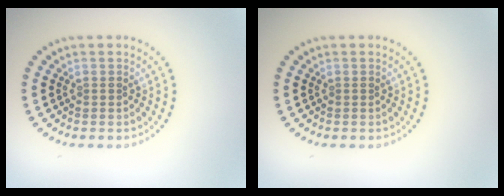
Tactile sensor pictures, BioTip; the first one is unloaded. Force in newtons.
{"total": 0.0}